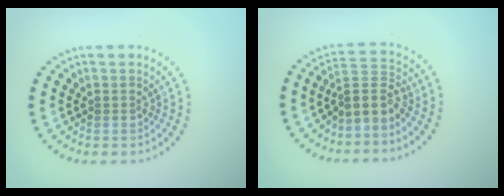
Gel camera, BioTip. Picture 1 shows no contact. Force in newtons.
{"total": 3.0, "press": 2.0, "slide": 2.2}